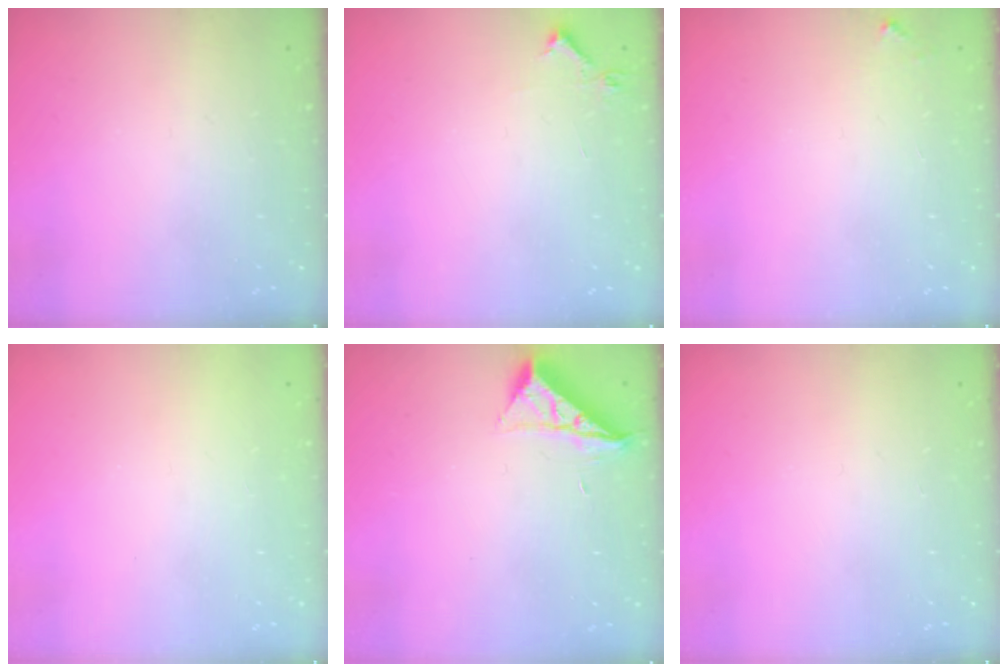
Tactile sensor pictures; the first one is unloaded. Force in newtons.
{"total": 3.9, "press": 3.8, "slide": 0.6}
{"total": 2.8, "press": 2.8, "slide": 0.2}
{"total": 1.5, "press": 1.5, "slide": 0.1}
{"total": 6.6, "press": 6.6, "slide": 0.3}
{"total": 0.0}